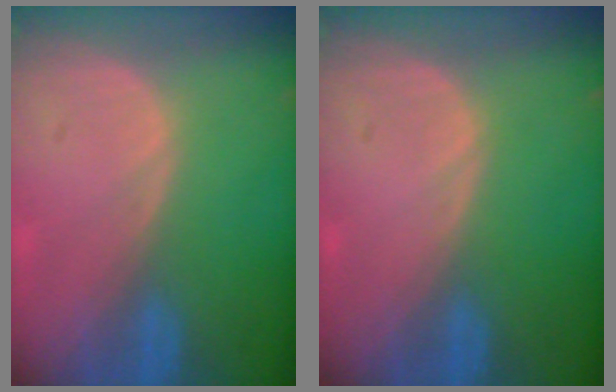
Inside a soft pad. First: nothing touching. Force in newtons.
{"total": 0.0}